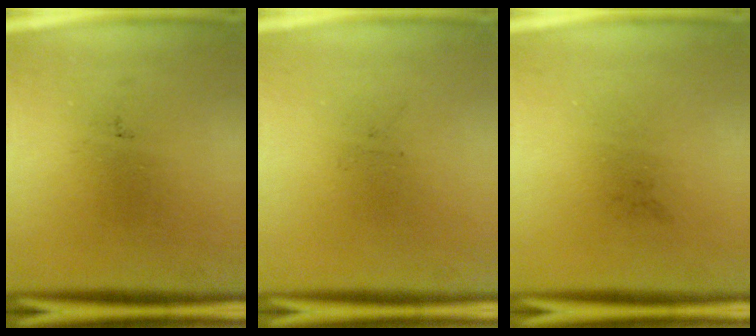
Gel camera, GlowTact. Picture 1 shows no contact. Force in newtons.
{"total": 0.0}
{"total": 0.0}